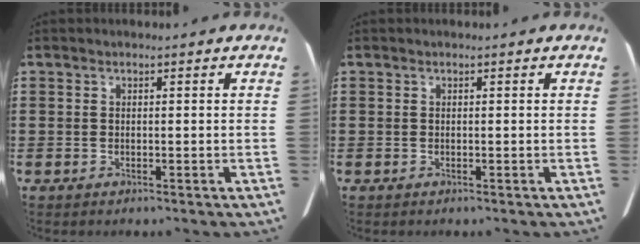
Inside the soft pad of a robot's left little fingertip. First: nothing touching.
{"total": 0.0}